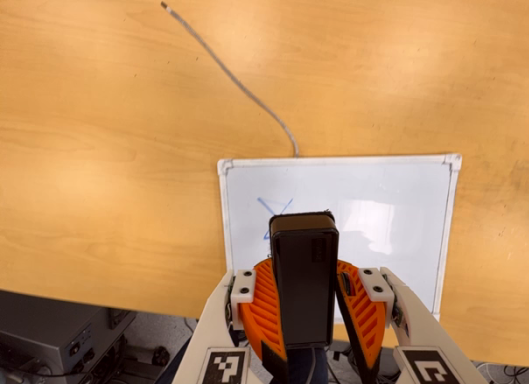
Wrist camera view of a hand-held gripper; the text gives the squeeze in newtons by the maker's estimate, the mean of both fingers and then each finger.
{"total": 9.6, "left": 10.2, "right": 9.1}